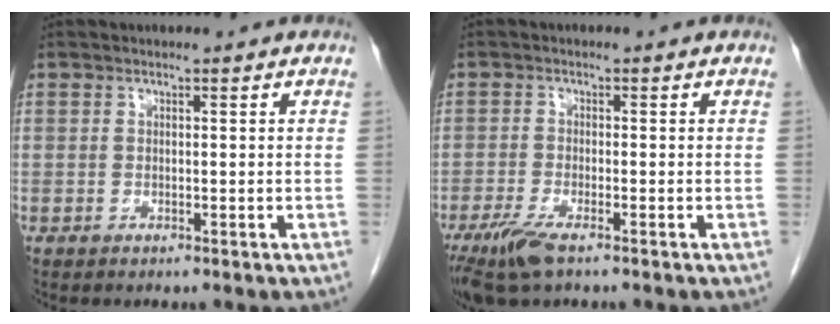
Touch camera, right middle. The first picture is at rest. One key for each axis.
{"total": 5.4, "fx": -3.6, "fy": 0.9, "fz": 3.9, "tx": -0.082, "ty": -0.015, "tz": -0.066}